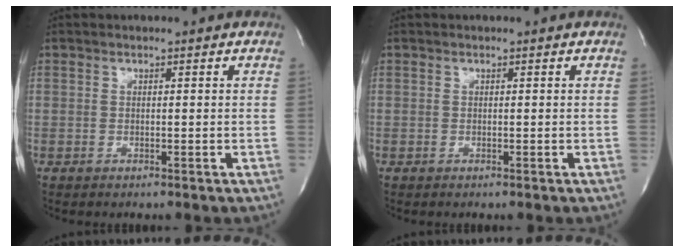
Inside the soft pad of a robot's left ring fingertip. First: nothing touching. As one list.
[{"total": 0.0}]